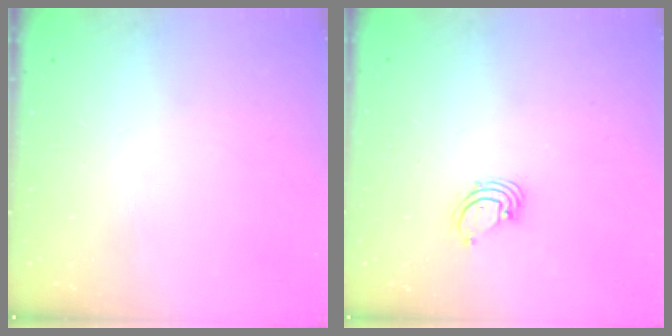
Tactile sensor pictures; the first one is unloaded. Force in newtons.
{"total": 1.6, "press": 1.6, "slide": 0.1}